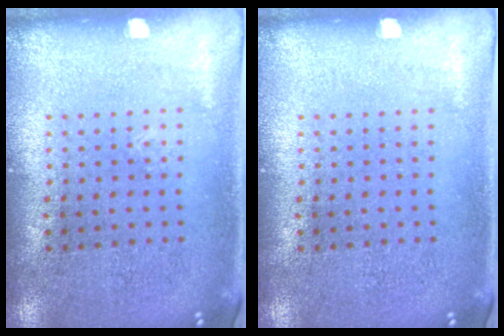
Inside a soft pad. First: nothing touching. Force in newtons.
{"total": 0.0}